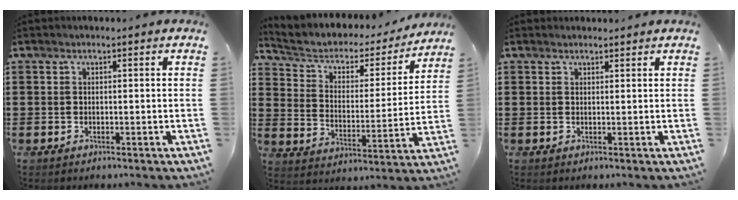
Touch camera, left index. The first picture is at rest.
{"total": 4.1, "force": [2.8, 2.5, 1.8], "torque": [-0.056, -0.020, 0.037]}
{"total": 1.0, "force": [1.0, 0.2, 0.1], "torque": [-0.004, 0.001, 0.019]}